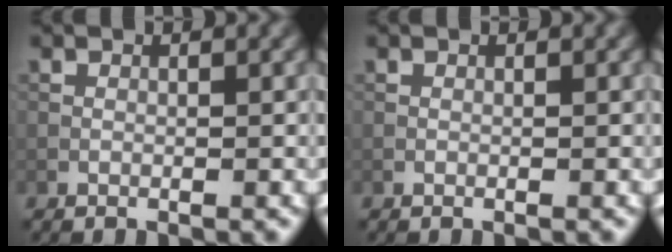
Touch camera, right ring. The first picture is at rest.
{"total": 0.0}